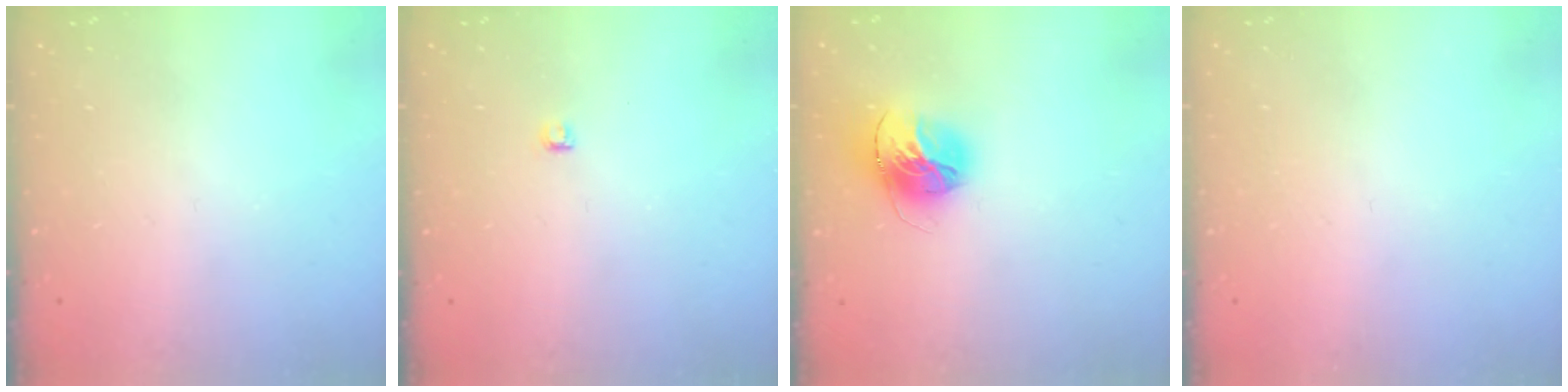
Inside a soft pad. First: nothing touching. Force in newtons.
{"total": 2.8, "press": 2.7, "slide": 0.3}
{"total": 15.4, "press": 15.3, "slide": 1.7}
{"total": 0.9, "press": 0.9, "slide": 0.1}